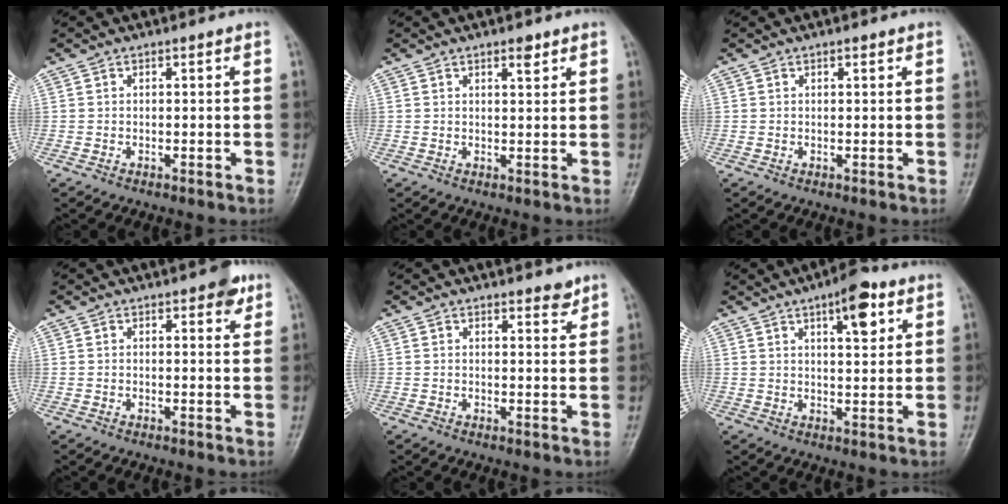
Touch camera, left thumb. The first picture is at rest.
{"total": 2.5, "force": [1.6, 0.9, 1.8], "torque": [-0.020, -0.009, 0.024]}
{"total": 0.9, "force": [0.5, 0.3, 0.7], "torque": [-0.011, 0.000, 0.007]}
{"total": 3.1, "force": [1.7, 1.3, 2.2], "torque": [-0.015, -0.005, 0.017]}
{"total": 2.2, "force": [1.9, 0.7, 0.9], "torque": [-0.001, -0.014, 0.024]}
{"total": 8.2, "force": [4.1, 2.9, 6.5], "torque": [-0.078, -0.016, 0.056]}